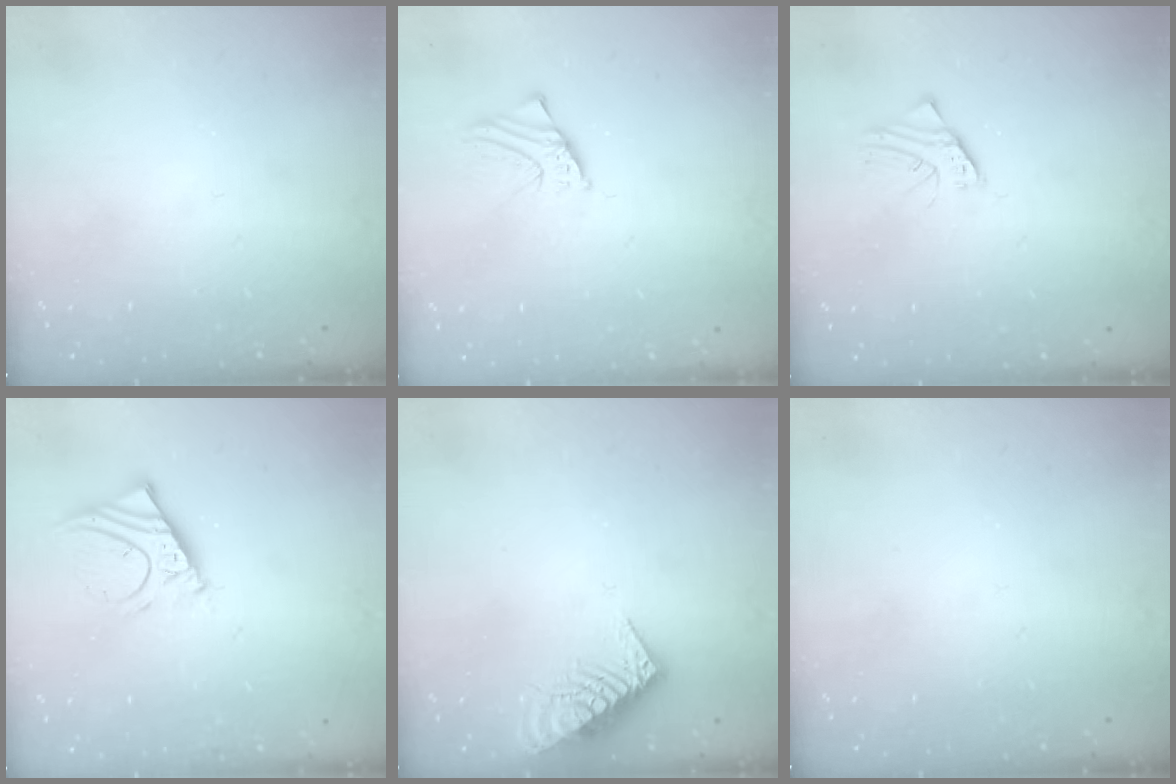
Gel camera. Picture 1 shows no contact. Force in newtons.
{"total": 1.7, "press": 1.7, "slide": 0.1}
{"total": 1.9, "press": 1.9, "slide": 0.0}
{"total": 10.8, "press": 10.7, "slide": 1.7}
{"total": 13.4, "press": 13.4, "slide": 0.5}
{"total": 0.0}